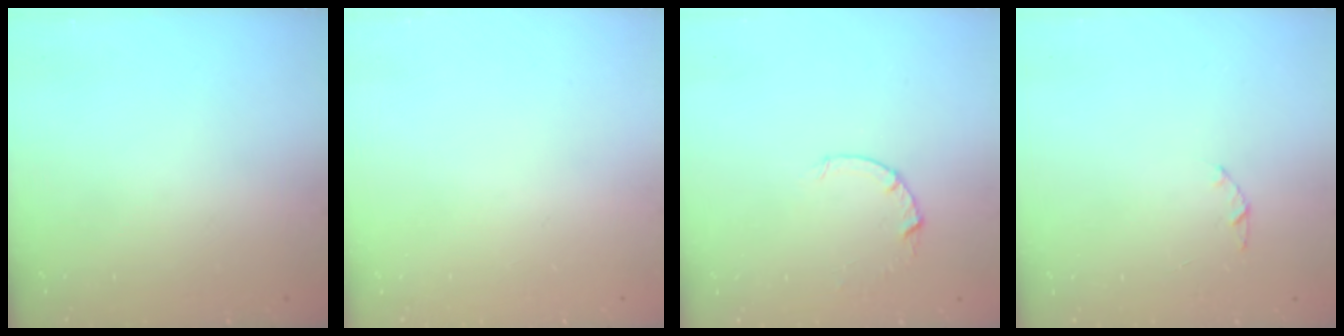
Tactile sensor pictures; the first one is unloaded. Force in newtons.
{"total": 0.0}
{"total": 2.6, "press": 2.6, "slide": 0.4}
{"total": 1.0, "press": 0.9, "slide": 0.3}